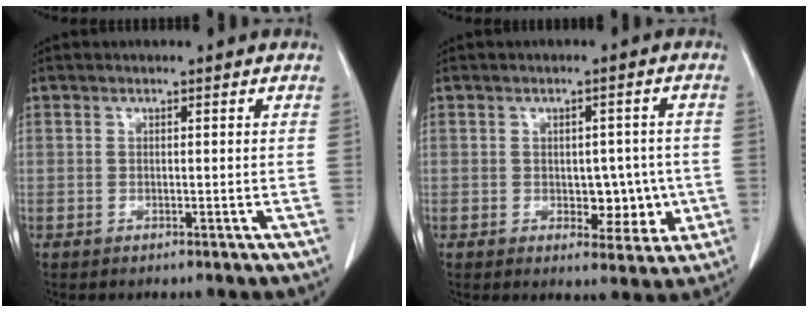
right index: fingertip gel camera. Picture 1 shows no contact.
{"total": 5.8, "force": [-0.7, 3.7, 4.4], "torque": [-0.041, 0.011, -0.001]}